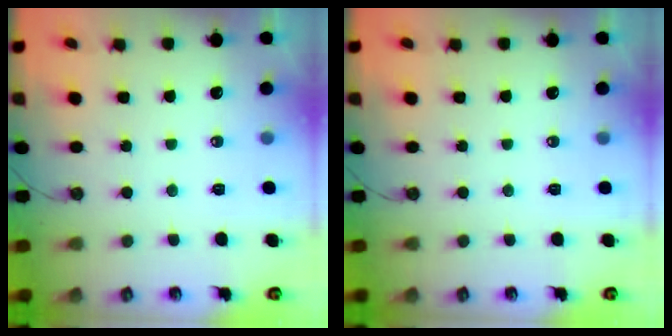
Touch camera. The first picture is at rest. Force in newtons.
{"total": 0.0}